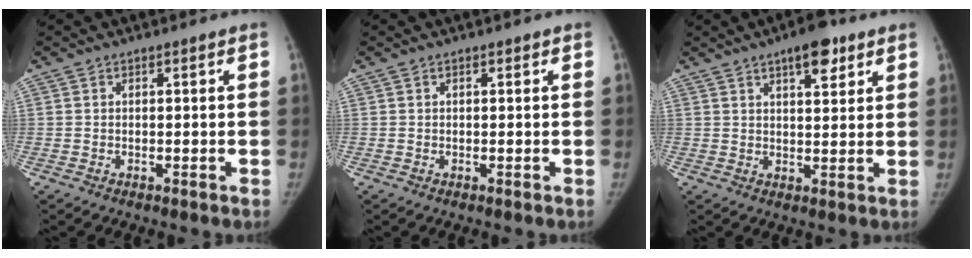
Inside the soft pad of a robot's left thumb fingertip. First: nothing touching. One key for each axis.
{"total": 0.0}
{"total": 7.3, "fx": 4.3, "fy": 2.8, "fz": 5.2, "tx": -0.057, "ty": -0.019, "tz": 0.059}